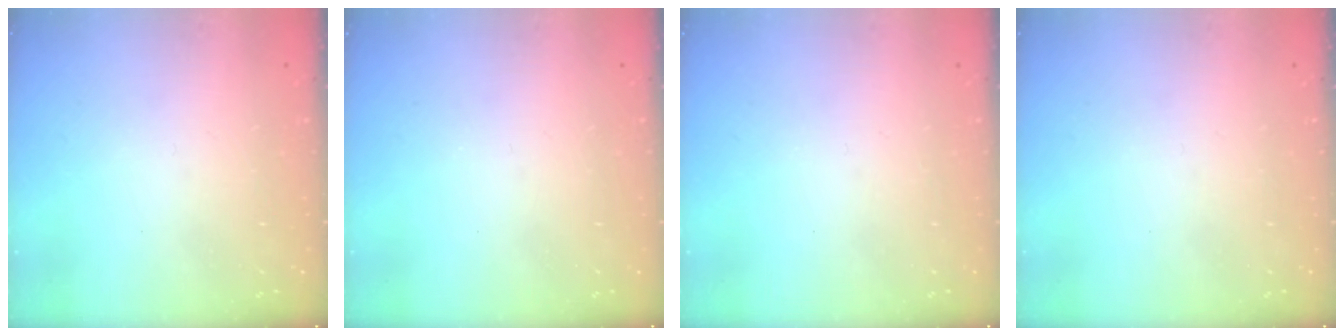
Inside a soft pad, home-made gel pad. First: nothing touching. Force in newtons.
{"total": 0.0}
{"total": 0.0}
{"total": 0.0}